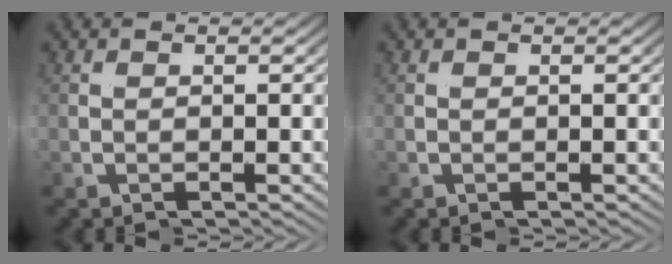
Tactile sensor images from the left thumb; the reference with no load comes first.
{"total": 0.0}